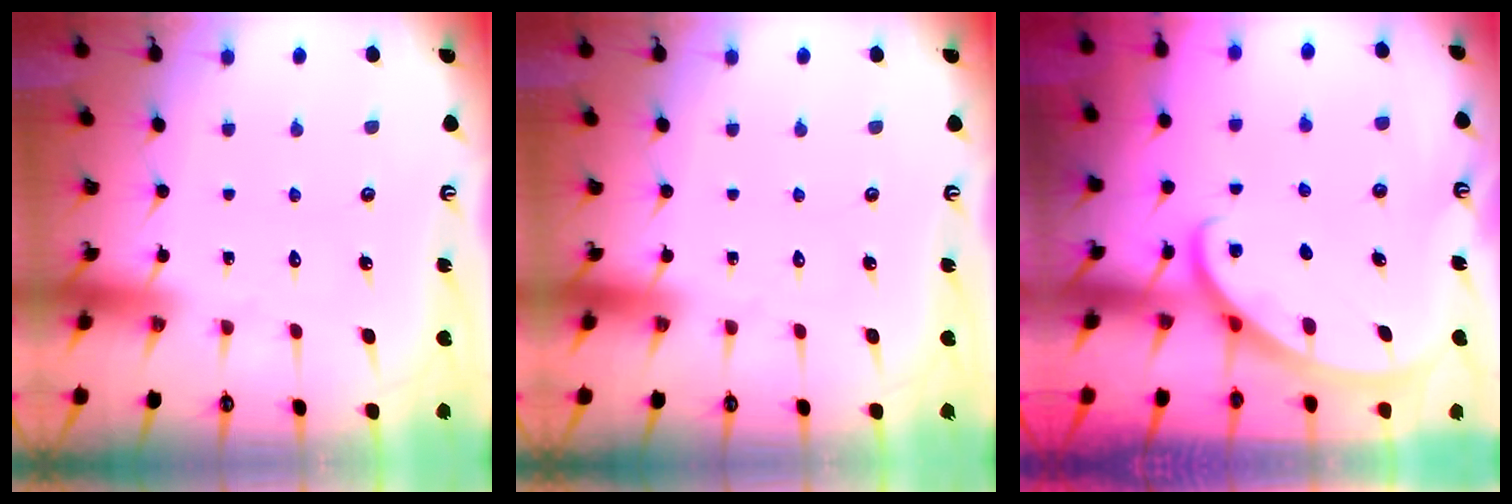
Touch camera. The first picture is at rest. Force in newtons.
{"total": 0.0}
{"total": 2.5, "press": 2.5, "slide": 0.2}